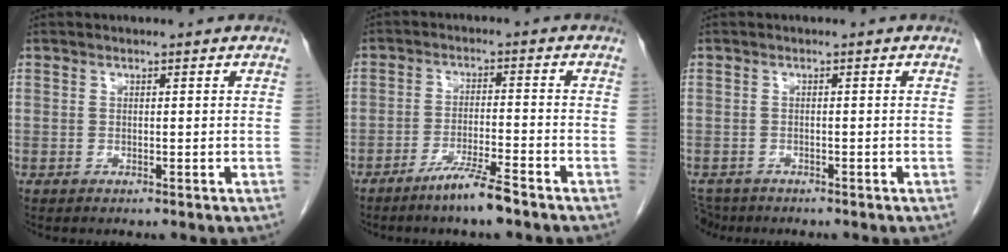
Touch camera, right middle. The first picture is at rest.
{"total": 5.8, "force": [-4.4, -0.1, 3.8], "torque": [-0.071, -0.010, -0.083]}
{"total": 3.5, "force": [-3.0, 1.7, 0.4], "torque": [-0.008, -0.006, -0.052]}